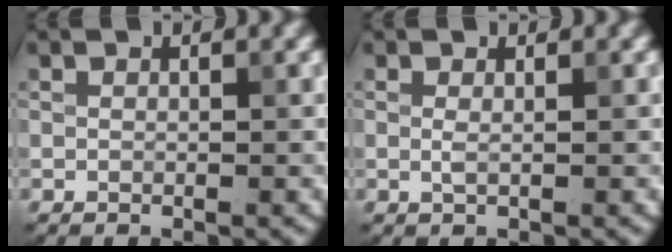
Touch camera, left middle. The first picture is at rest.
{"total": 0.7, "force": [0.1, 0.2, 0.7], "torque": [-0.015, -0.002, 0.000]}